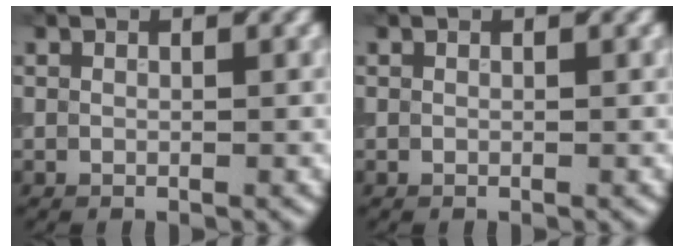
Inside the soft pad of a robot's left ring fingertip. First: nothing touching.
{"total": 0.0}